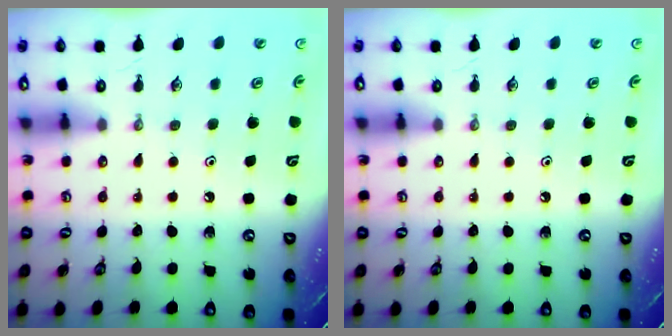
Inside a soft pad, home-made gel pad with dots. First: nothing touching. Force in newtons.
{"total": 0.0}